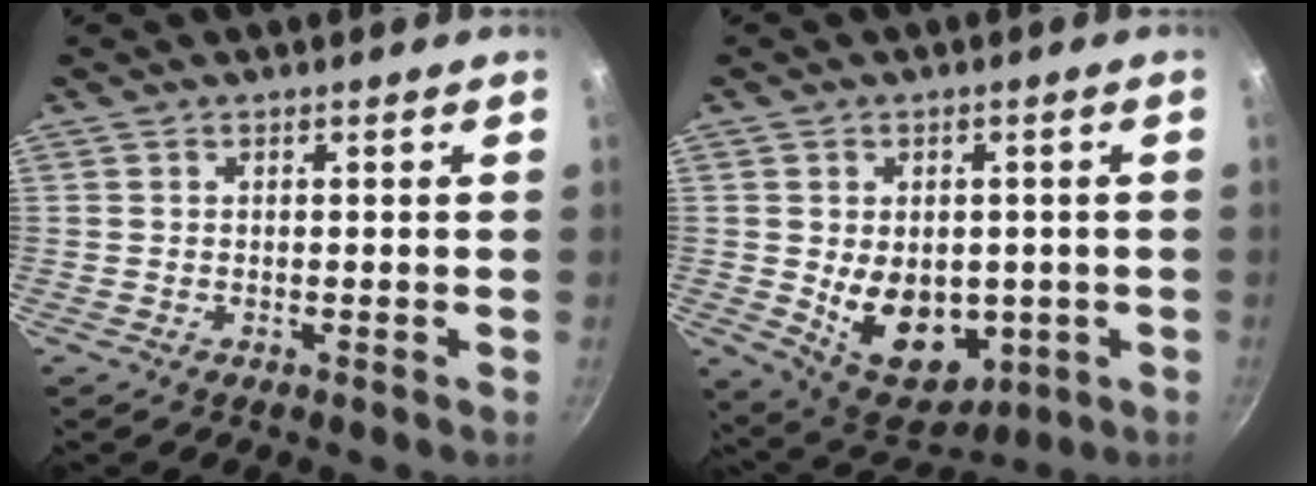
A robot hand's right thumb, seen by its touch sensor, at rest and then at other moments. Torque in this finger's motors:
{"motor_torque": [-0.53, 1.06, 0.09, -0.03, 0.06]}